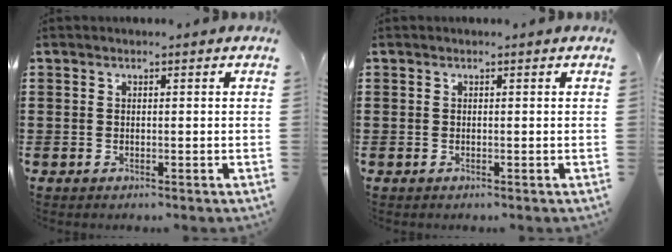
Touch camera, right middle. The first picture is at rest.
{"total": 0.0}